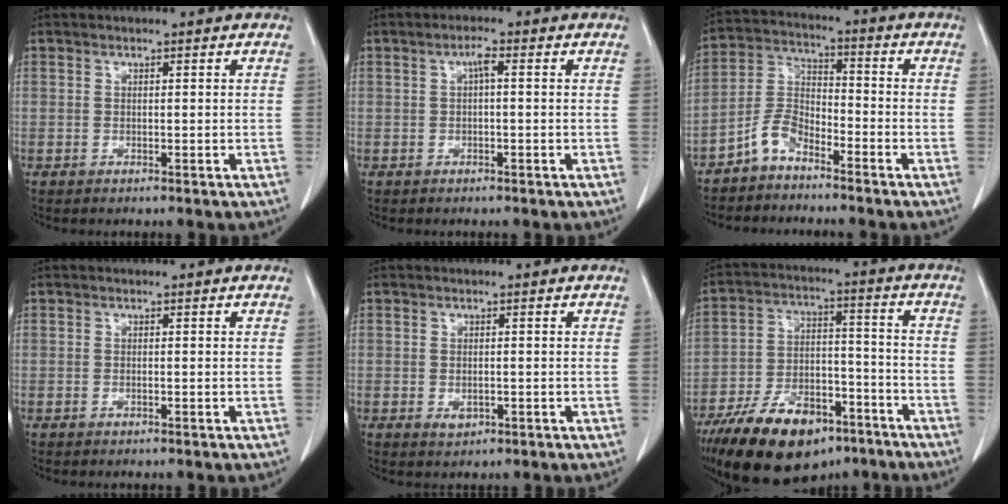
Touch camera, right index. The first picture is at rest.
{"total": 1.8, "force": [0.2, 0.3, 1.7], "torque": [-0.031, 0.004, 0.004]}
{"total": 5.7, "force": [-4.4, 2.4, 2.8], "torque": [-0.062, 0.007, -0.093]}
{"total": 0.0}
{"total": 1.7, "force": [-0.4, 1.2, 1.2], "torque": [-0.017, 0.000, 0.003]}
{"total": 17.9, "force": [-12.3, 8.1, 10.2], "torque": [-0.196, 0.005, -0.206]}